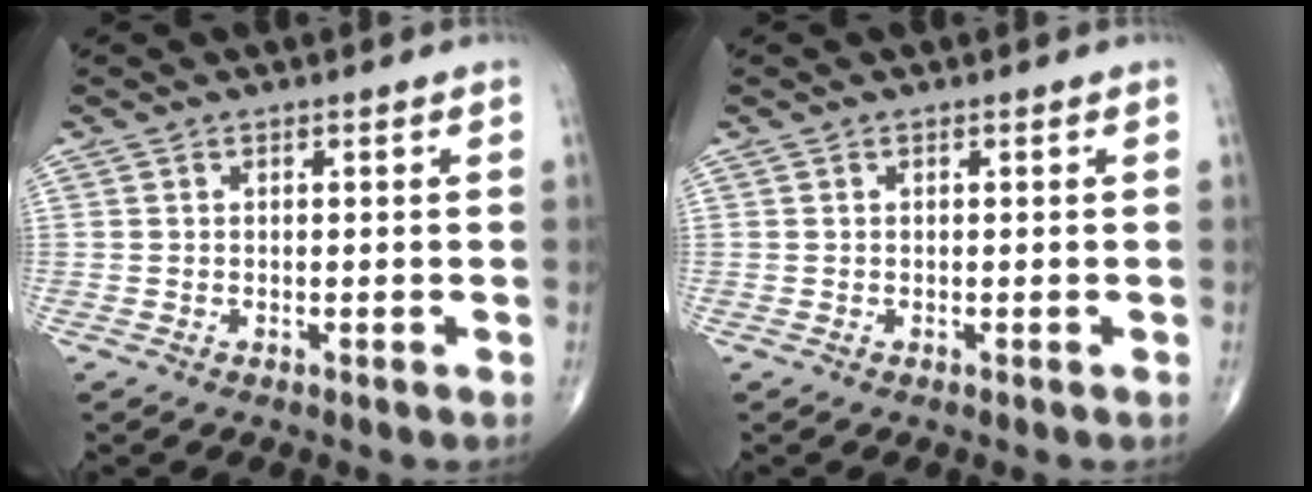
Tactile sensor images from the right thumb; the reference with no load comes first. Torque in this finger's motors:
{"motor_torque": [0.04, 0.00, -0.01, 0.00, 0.01]}